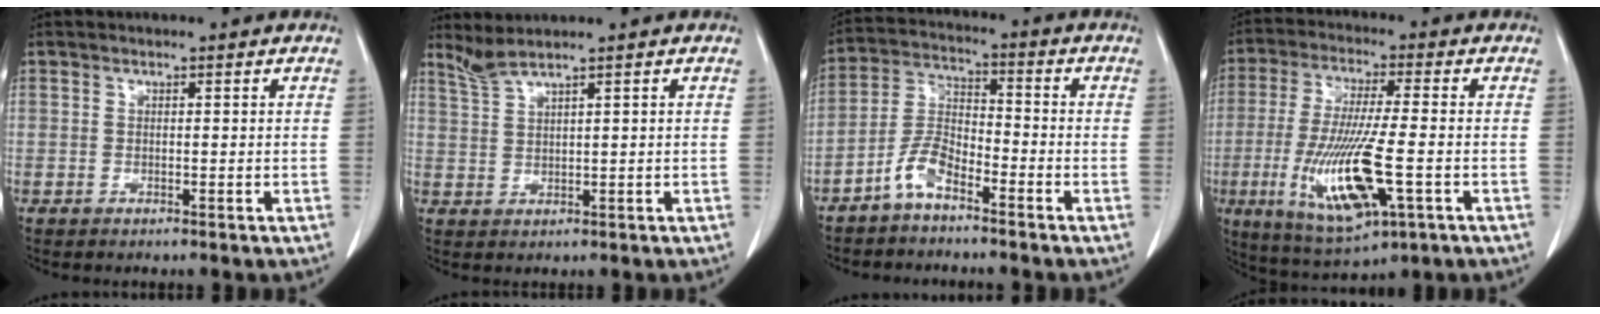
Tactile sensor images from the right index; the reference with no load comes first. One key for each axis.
{"total": 2.7, "fx": 2.3, "fy": -0.8, "fz": 1.1, "tx": -0.032, "ty": 0.005, "tz": 0.056}
{"total": 6.2, "fx": -4.3, "fy": 2.0, "fz": 3.9, "tx": -0.095, "ty": 0.008, "tz": -0.092}
{"total": 15.0, "fx": -4.2, "fy": 2.5, "fz": 14.1, "tx": -0.283, "ty": -0.029, "tz": -0.066}